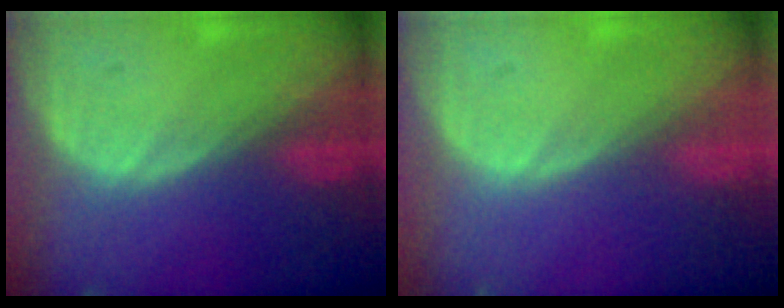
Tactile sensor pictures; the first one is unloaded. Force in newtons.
{"total": 0.0}